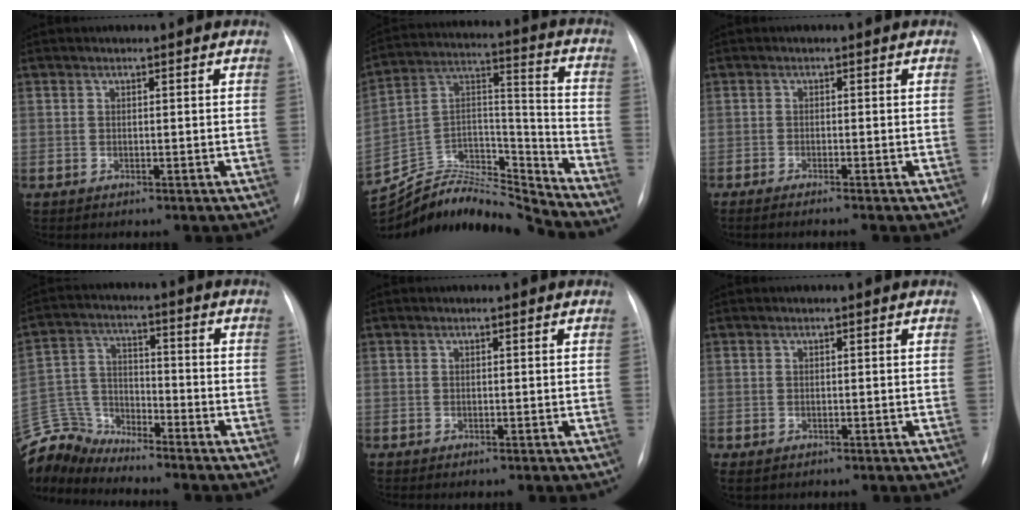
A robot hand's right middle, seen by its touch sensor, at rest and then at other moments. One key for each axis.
{"total": 19.5, "fx": -19.2, "fy": 1.0, "fz": 3.0, "tx": -0.050, "ty": 0.047, "tz": -0.330}
{"total": 2.9, "fx": -2.4, "fy": -0.6, "fz": 1.7, "tx": -0.018, "ty": 0.000, "tz": -0.032}
{"total": 9.8, "fx": -9.7, "fy": 0.8, "fz": -0.1, "tx": -0.008, "ty": 0.023, "tz": -0.193}
{"total": 0.0}
{"total": 0.9, "fx": -0.3, "fy": 0.6, "fz": 0.5, "tx": -0.011, "ty": 0.001, "tz": 0.002}